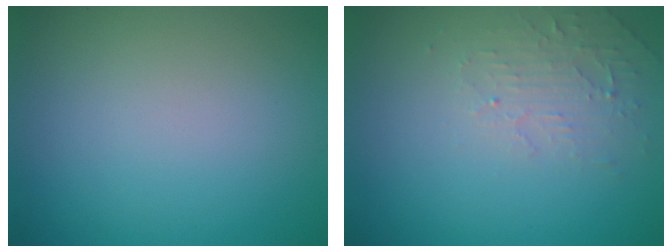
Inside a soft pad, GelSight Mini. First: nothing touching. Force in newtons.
{"total": 2.4, "press": 2.3, "slide": 0.5}